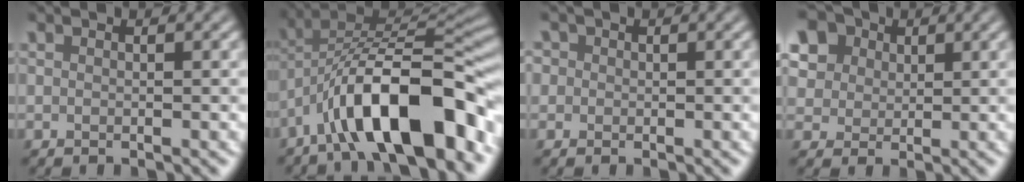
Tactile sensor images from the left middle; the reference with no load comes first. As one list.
[{"total": 12.6, "force": [-6.4, 4.1, 10.0], "torque": [-0.149, 0.017, -0.108]}, {"total": 2.3, "force": [0.9, 2.0, 0.8], "torque": [-0.003, 0.012, -0.001]}, {"total": 12.8, "force": [6.4, 9.6, 5.6], "torque": [-0.148, 0.032, 0.099]}]